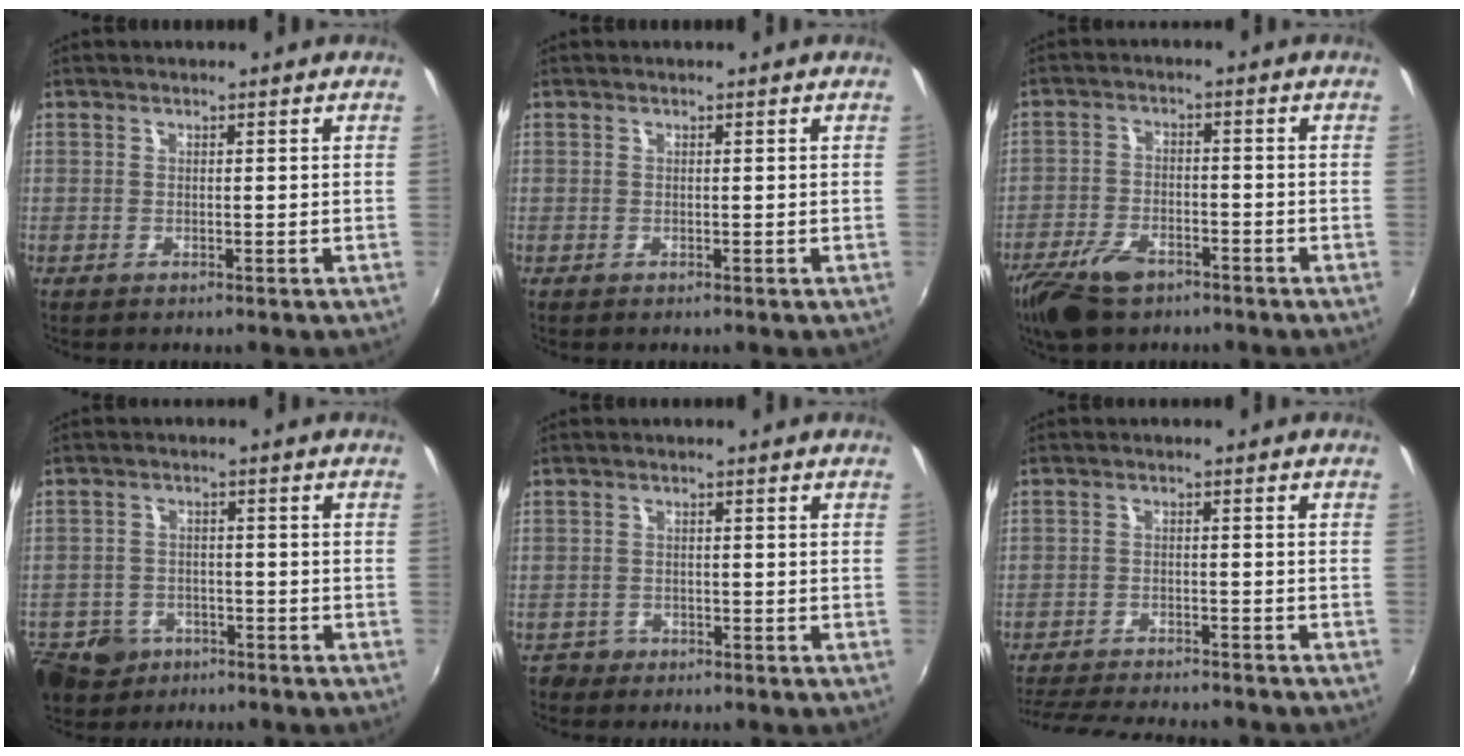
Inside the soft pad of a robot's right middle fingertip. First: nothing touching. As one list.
[{"total": 0.0}, {"total": 9.6, "force": [-6.7, 4.6, 5.2], "torque": [-0.134, -0.014, -0.125]}, {"total": 12.8, "force": [-7.1, 9.5, 4.9], "torque": [-0.153, -0.001, -0.109]}, {"total": 2.5, "force": [-1.8, 1.8, 0.2], "torque": [-0.011, 0.000, -0.031]}, {"total": 14.5, "force": [-13.0, 2.6, 5.9], "torque": [-0.130, -0.022, -0.196]}]